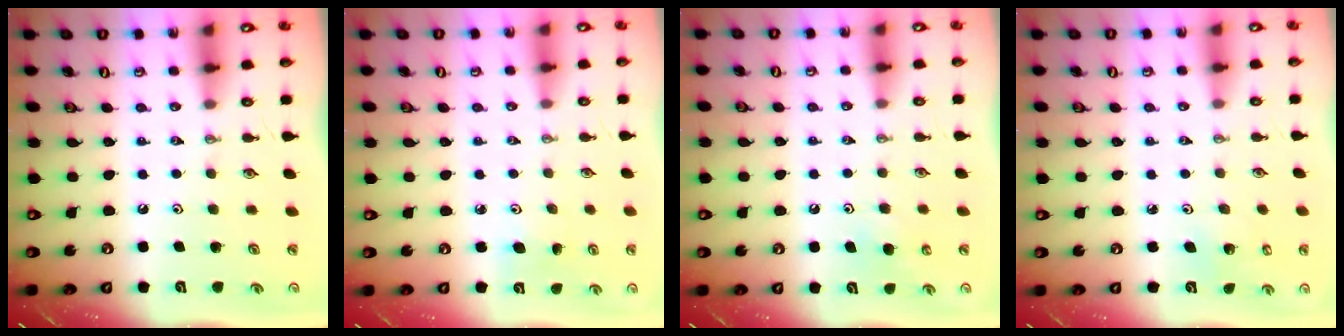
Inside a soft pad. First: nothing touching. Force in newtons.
{"total": 5.0, "press": 4.9, "slide": 0.6}
{"total": 5.1, "press": 5.1, "slide": 0.5}
{"total": 3.5, "press": 3.5, "slide": 0.2}